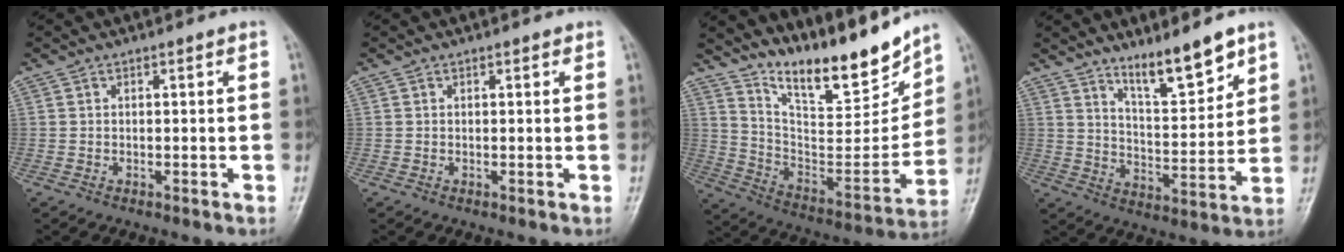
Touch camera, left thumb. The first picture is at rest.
{"total": 0.8, "force": [0.5, 0.4, 0.5], "torque": [-0.002, -0.002, 0.004]}
{"total": 19.3, "force": [15.7, 4.7, 10.2], "torque": [-0.120, -0.104, 0.273]}
{"total": 10.6, "force": [7.9, 2.5, 6.6], "torque": [-0.090, -0.067, 0.142]}